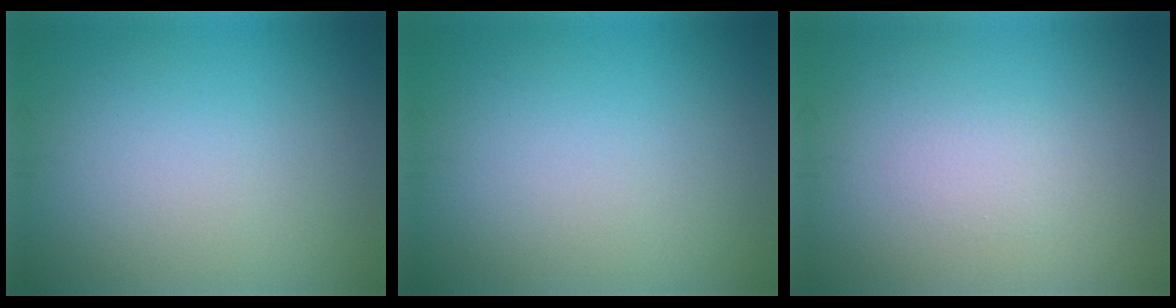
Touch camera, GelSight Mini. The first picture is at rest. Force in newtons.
{"total": 0.0}
{"total": 1.1, "press": 1.1, "slide": 0.1}